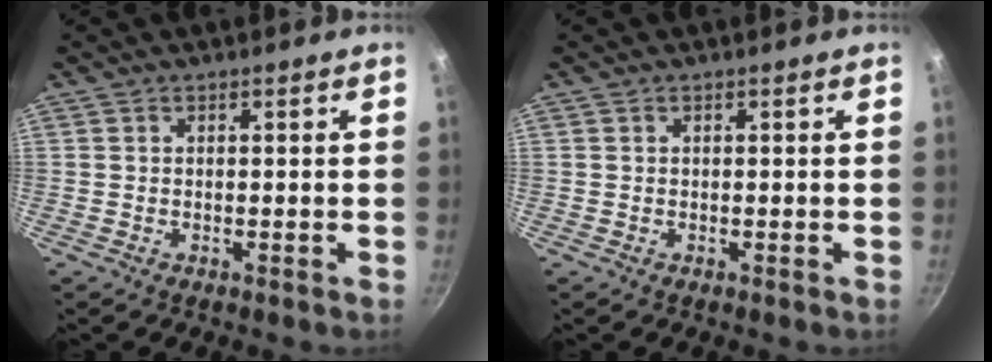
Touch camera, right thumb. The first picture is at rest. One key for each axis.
{"total": 0.0}